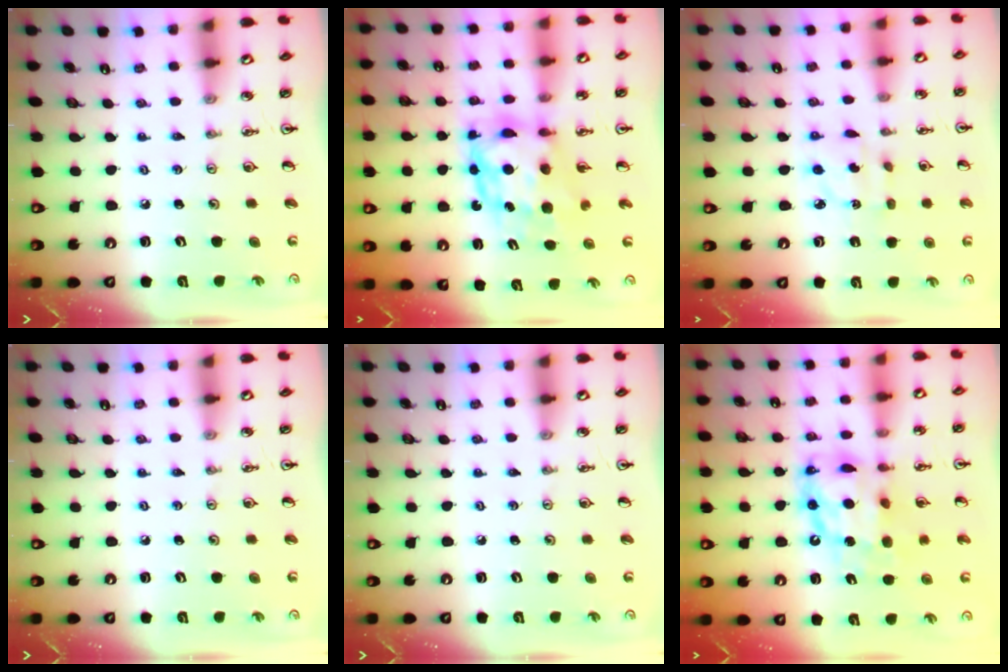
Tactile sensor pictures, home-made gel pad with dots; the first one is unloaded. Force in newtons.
{"total": 8.6, "press": 8.5, "slide": 0.8}
{"total": 3.2, "press": 3.2, "slide": 0.1}
{"total": 0.0}
{"total": 0.0}
{"total": 12.8, "press": 12.7, "slide": 1.2}